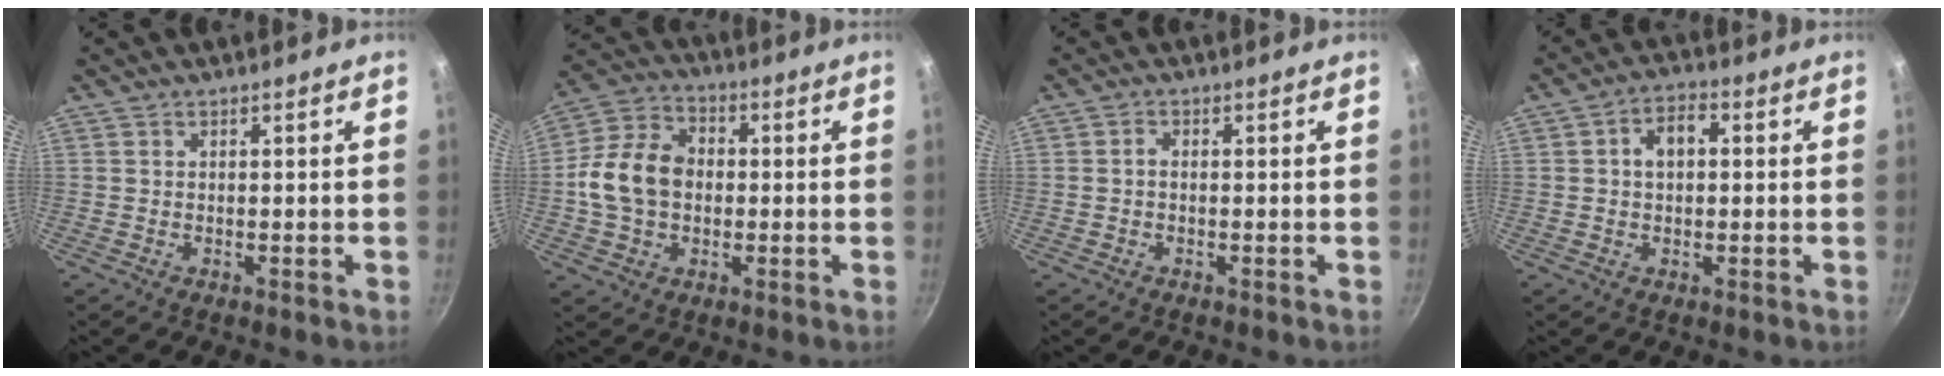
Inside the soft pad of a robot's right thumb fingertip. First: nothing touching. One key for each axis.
{"total": 12.6, "fx": -0.3, "fy": 9.5, "fz": 8.3, "tx": -0.131, "ty": 0.025, "tz": -0.021}
{"total": 1.1, "fx": -0.2, "fy": 0.8, "fz": 0.8, "tx": -0.014, "ty": 0.006, "tz": -0.005}
{"total": 5.5, "fx": 0.7, "fy": 3.7, "fz": 3.9, "tx": -0.041, "ty": 0.015, "tz": 0.005}